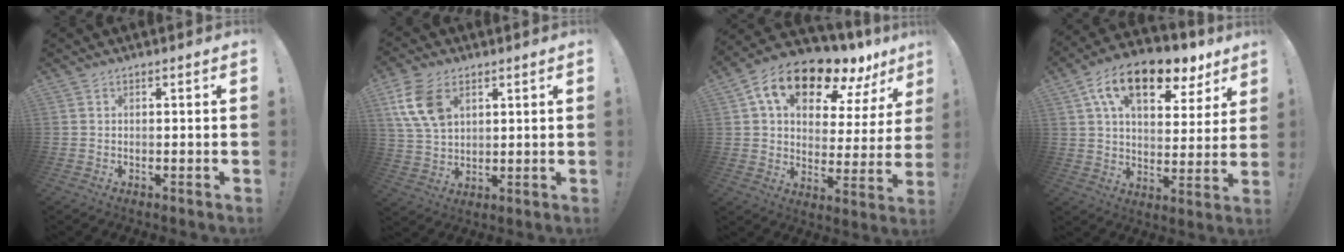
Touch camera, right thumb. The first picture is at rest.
{"total": 12.4, "force": [5.4, 8.2, 7.7], "torque": [-0.158, -0.003, 0.109]}
{"total": 16.9, "force": [11.9, 7.4, 9.4], "torque": [-0.160, -0.081, 0.206]}
{"total": 17.0, "force": [9.4, 8.7, 11.2], "torque": [-0.176, -0.048, 0.163]}